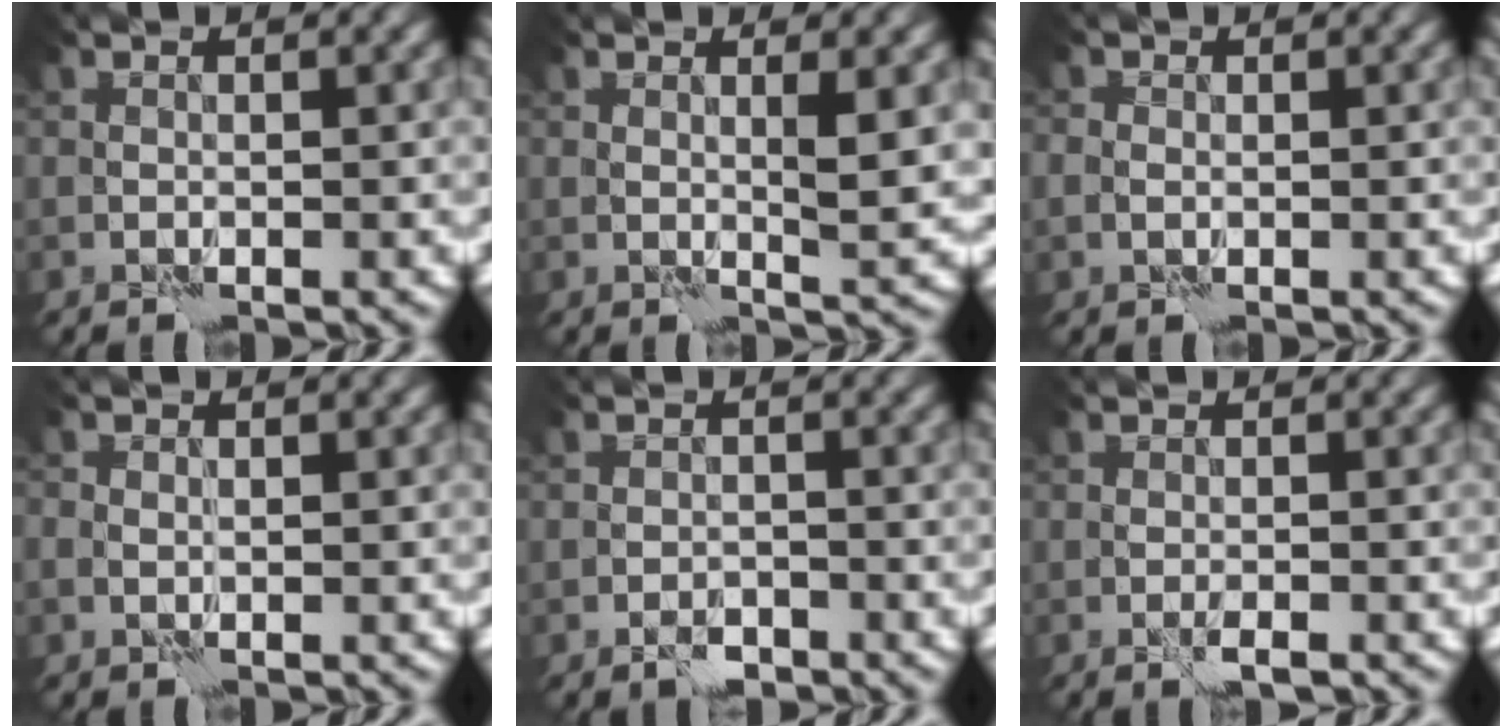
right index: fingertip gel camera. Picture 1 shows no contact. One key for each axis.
{"total": 2.3, "fx": 0.8, "fy": 0.1, "fz": 2.2, "tx": -0.032, "ty": -0.007, "tz": 0.013}
{"total": 1.0, "fx": 0.0, "fy": 0.8, "fz": 0.7, "tx": -0.009, "ty": -0.003, "tz": -0.002}
{"total": 0.9, "fx": 0.2, "fy": 0.7, "fz": 0.6, "tx": -0.008, "ty": -0.002, "tz": 0.001}
{"total": 1.5, "fx": -1.1, "fy": 0.7, "fz": 0.8, "tx": -0.010, "ty": -0.001, "tz": -0.019}
{"total": 1.1, "fx": -0.5, "fy": 0.1, "fz": 1.0, "tx": -0.018, "ty": -0.003, "tz": -0.009}